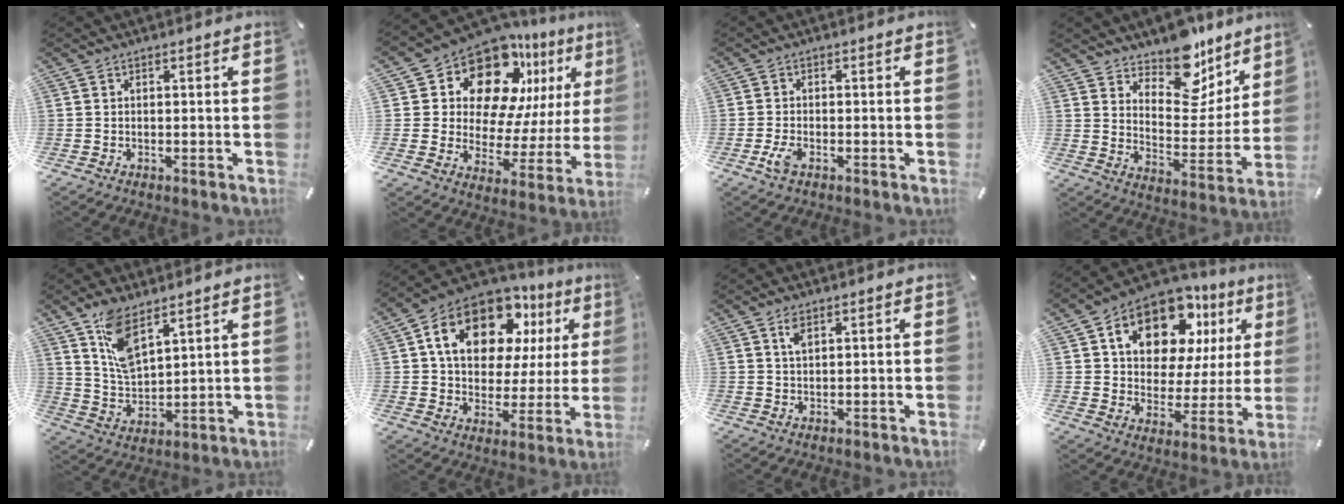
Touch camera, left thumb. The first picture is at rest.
{"total": 16.8, "force": [12.0, 9.5, 7.0], "torque": [-0.111, -0.107, 0.208]}
{"total": 3.2, "force": [-1.4, 1.6, 2.5], "torque": [-0.067, -0.004, -0.030]}
{"total": 15.9, "force": [12.5, 8.2, 5.2], "torque": [-0.064, -0.114, 0.224]}
{"total": 9.9, "force": [6.9, 4.1, 5.8], "torque": [-0.139, -0.027, 0.130]}
{"total": 18.7, "force": [8.5, 12.2, 11.2], "torque": [-0.191, -0.027, 0.152]}
{"total": 2.6, "force": [1.3, 1.1, 1.9], "torque": [-0.034, -0.001, 0.022]}
{"total": 15.9, "force": [8.8, 10.0, 8.7], "torque": [-0.144, -0.046, 0.155]}